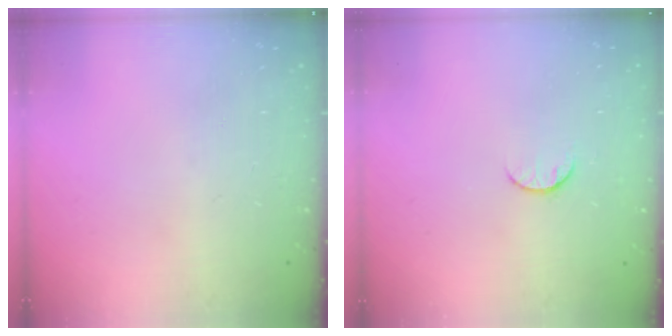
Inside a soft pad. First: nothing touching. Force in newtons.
{"total": 5.7, "press": 5.7, "slide": 0.5}